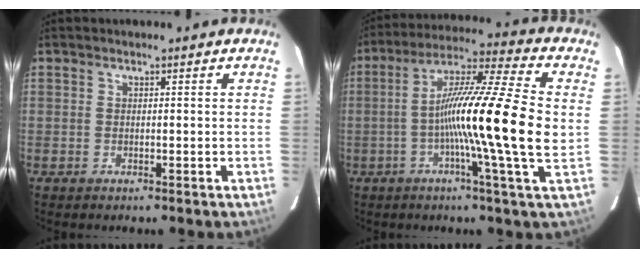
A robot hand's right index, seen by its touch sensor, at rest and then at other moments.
{"total": 17.8, "force": [-1.5, -1.4, 17.7], "torque": [-0.298, -0.005, -0.044]}